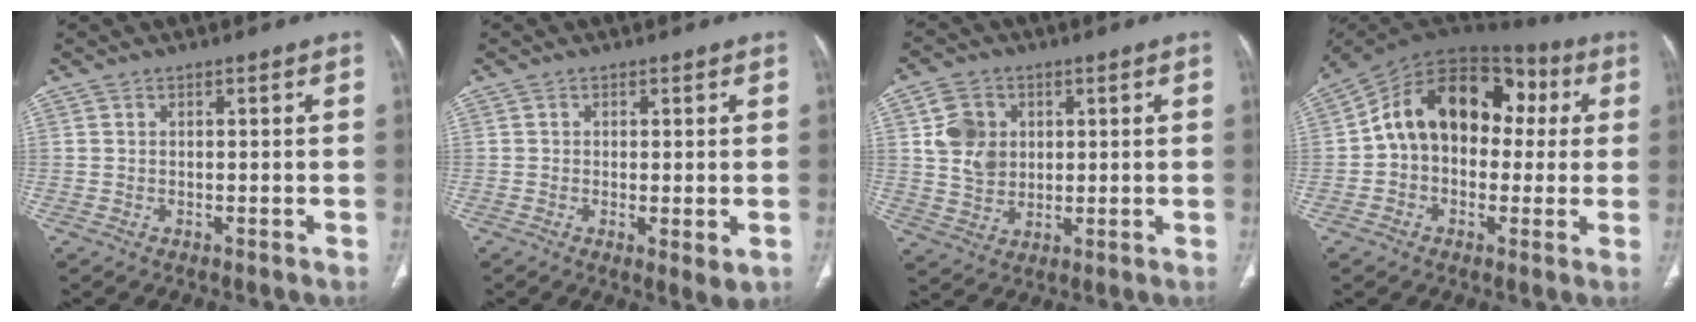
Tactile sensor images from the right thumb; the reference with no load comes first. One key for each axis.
{"total": 3.5, "fx": -0.7, "fy": 1.1, "fz": 3.2, "tx": -0.053, "ty": -0.012, "tz": -0.010}
{"total": 8.1, "fx": 1.9, "fy": 6.7, "fz": 4.1, "tx": -0.052, "ty": -0.009, "tz": 0.041}
{"total": 19.0, "fx": 2.4, "fy": 13.3, "fz": 13.3, "tx": -0.175, "ty": 0.053, "tz": 0.027}